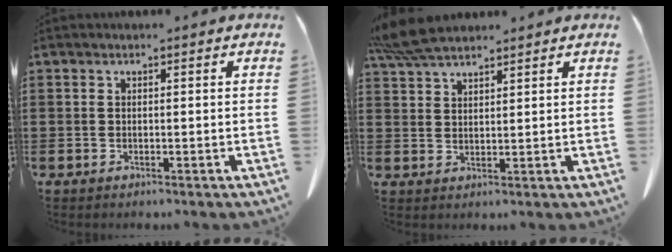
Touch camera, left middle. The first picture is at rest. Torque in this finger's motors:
{"motor_torque": [0.86, 0.53, 0.38, 0.11]}